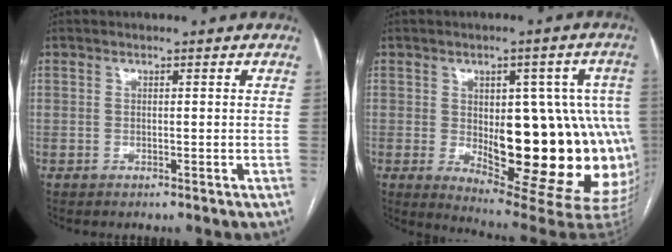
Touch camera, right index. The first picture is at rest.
{"total": 21.7, "force": [-2.2, 7.6, 20.3], "torque": [-0.182, 0.018, -0.002]}